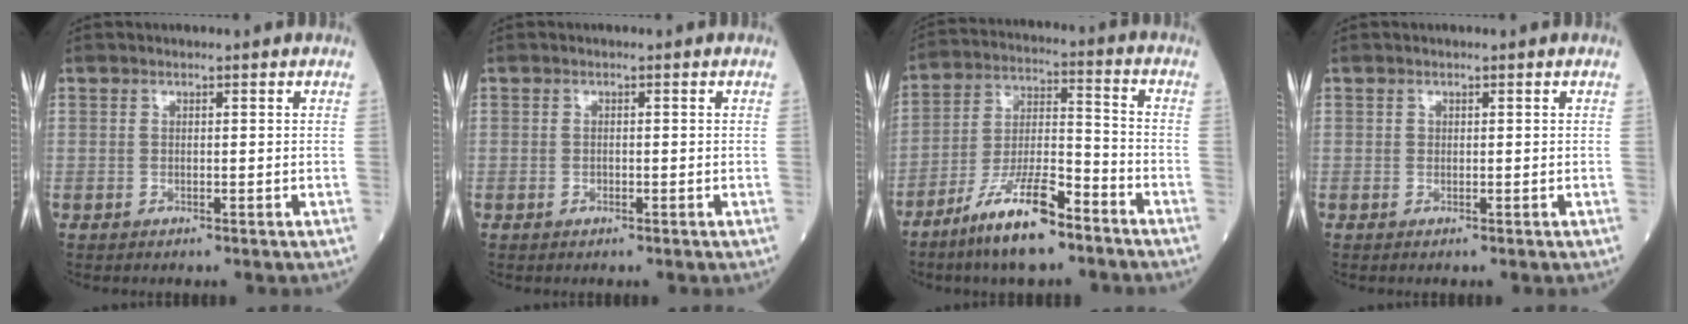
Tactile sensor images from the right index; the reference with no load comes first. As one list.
[{"total": 0.7, "force": [-0.3, 0.4, 0.4], "torque": [-0.008, 0.001, -0.005]}, {"total": 12.7, "force": [-8.8, 2.4, 8.8], "torque": [-0.173, -0.011, -0.164]}, {"total": 0.0}]